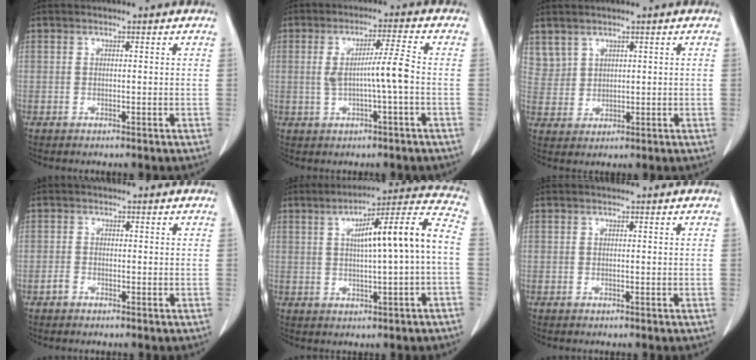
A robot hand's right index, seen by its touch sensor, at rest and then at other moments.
{"total": 5.9, "force": [-0.5, -0.4, 5.9], "torque": [-0.107, 0.007, -0.007]}
{"total": 4.2, "force": [3.1, 2.8, 0.5], "torque": [-0.014, 0.005, 0.073]}
{"total": 1.1, "force": [-0.7, 0.9, 0.2], "torque": [-0.006, 0.003, -0.015]}
{"total": 12.7, "force": [0.7, 0.4, 12.7], "torque": [-0.186, 0.029, 0.010]}
{"total": 0.0}